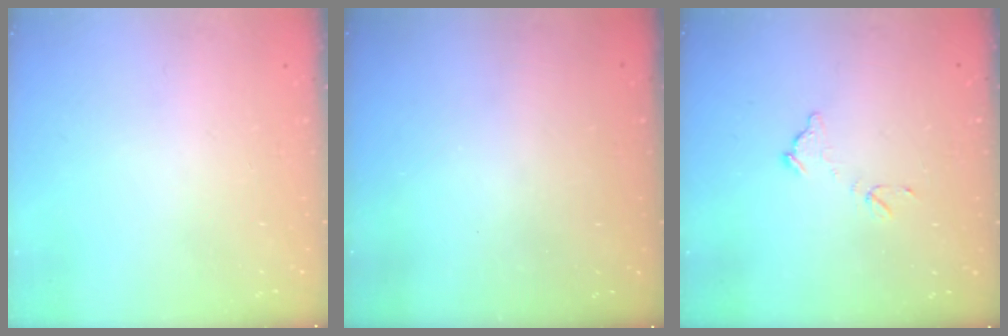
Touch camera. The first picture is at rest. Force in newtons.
{"total": 3.0, "press": 3.0, "slide": 0.1}
{"total": 6.9, "press": 6.9, "slide": 0.4}